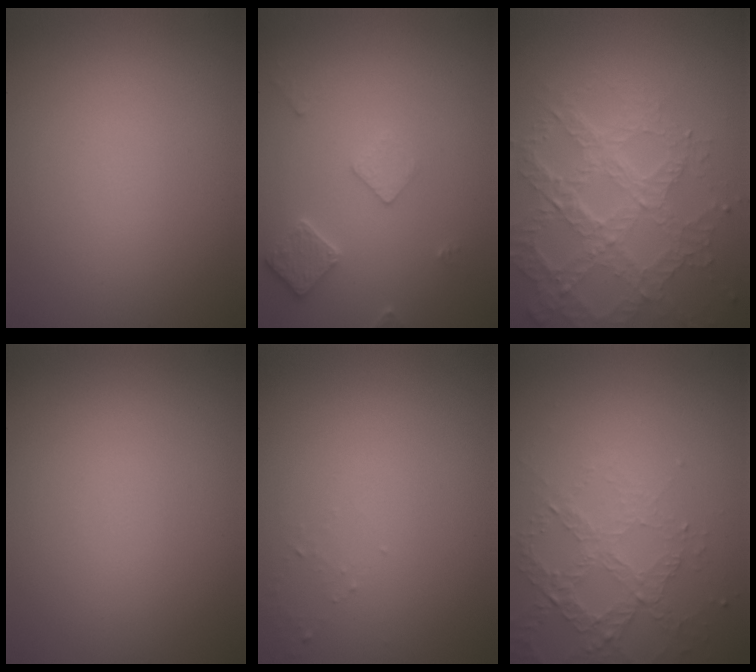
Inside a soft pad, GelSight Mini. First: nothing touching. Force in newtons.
{"total": 2.5, "press": 2.4, "slide": 0.4}
{"total": 7.1, "press": 5.1, "slide": 4.9}
{"total": 0.0}
{"total": 0.7, "press": 0.6, "slide": 0.2}
{"total": 3.3, "press": 3.0, "slide": 1.2}